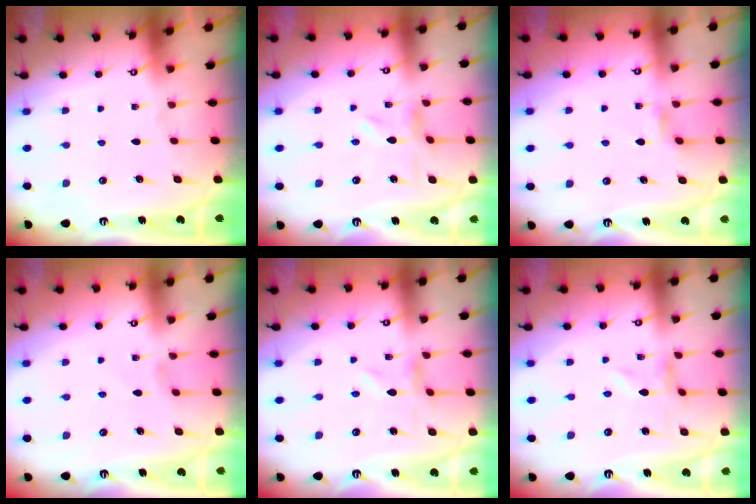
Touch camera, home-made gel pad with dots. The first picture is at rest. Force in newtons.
{"total": 0.8, "press": 0.8, "slide": 0.2}
{"total": 1.7, "press": 1.7, "slide": 0.4}
{"total": 1.3, "press": 1.2, "slide": 0.3}
{"total": 0.0}
{"total": 0.0}